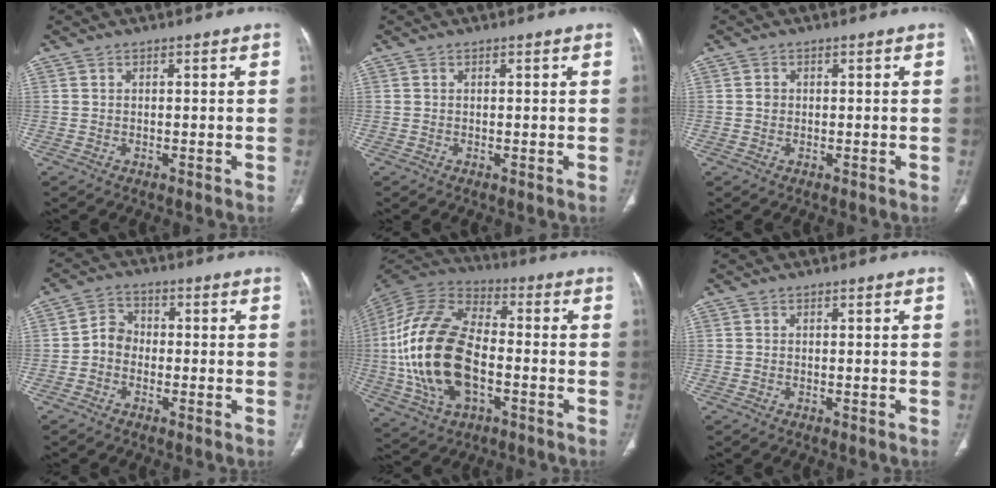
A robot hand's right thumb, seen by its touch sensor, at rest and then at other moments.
{"total": 0.0}
{"total": 1.1, "force": [0.0, 1.0, 0.4], "torque": [-0.004, 0.003, 0.001]}
{"total": 4.2, "force": [-1.2, 3.5, 2.0], "torque": [-0.018, 0.017, -0.034]}
{"total": 23.0, "force": [-3.3, 12.9, 18.8], "torque": [-0.388, 0.015, -0.061]}
{"total": 0.0}